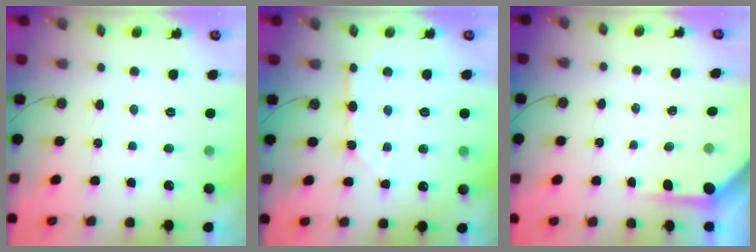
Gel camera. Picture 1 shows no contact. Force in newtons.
{"total": 4.0, "press": 3.9, "slide": 0.5}
{"total": 4.0, "press": 3.9, "slide": 0.3}